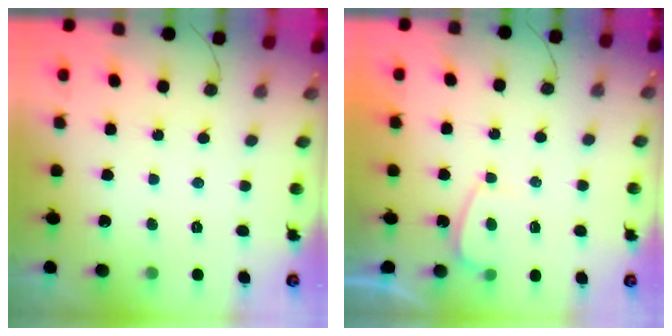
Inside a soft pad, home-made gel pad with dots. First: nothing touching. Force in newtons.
{"total": 1.6, "press": 1.5, "slide": 0.6}